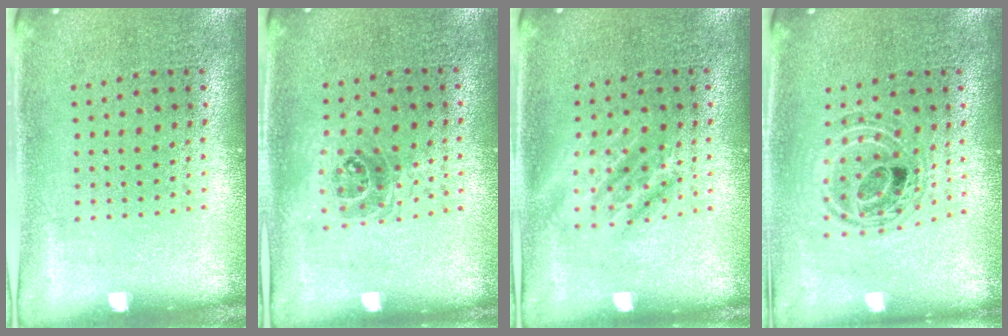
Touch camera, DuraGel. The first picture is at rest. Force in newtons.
{"total": 1.1, "press": 0.9, "slide": 0.5}
{"total": 1.1, "press": 1.1, "slide": 0.2}
{"total": 0.9, "press": 0.9, "slide": 0.2}